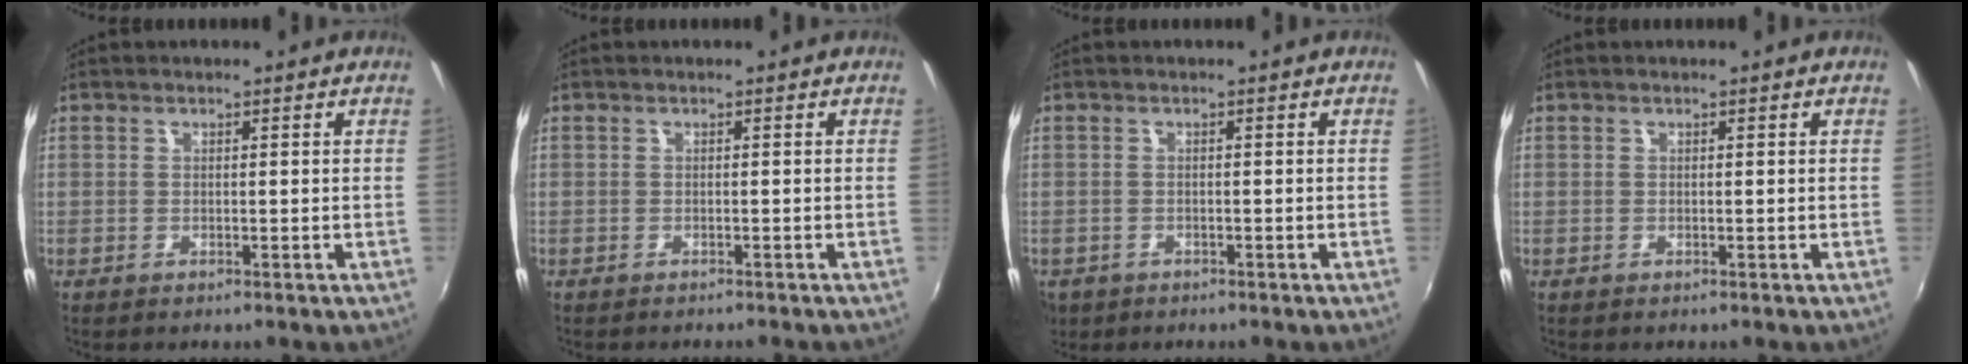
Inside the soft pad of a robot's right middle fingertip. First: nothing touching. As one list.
[{"total": 1.3, "force": [-1.3, 0.2, 0.4], "torque": [-0.012, -0.008, -0.020]}, {"total": 4.6, "force": [-2.4, 3.4, 1.9], "torque": [-0.050, -0.011, -0.036]}, {"total": 0.0}]